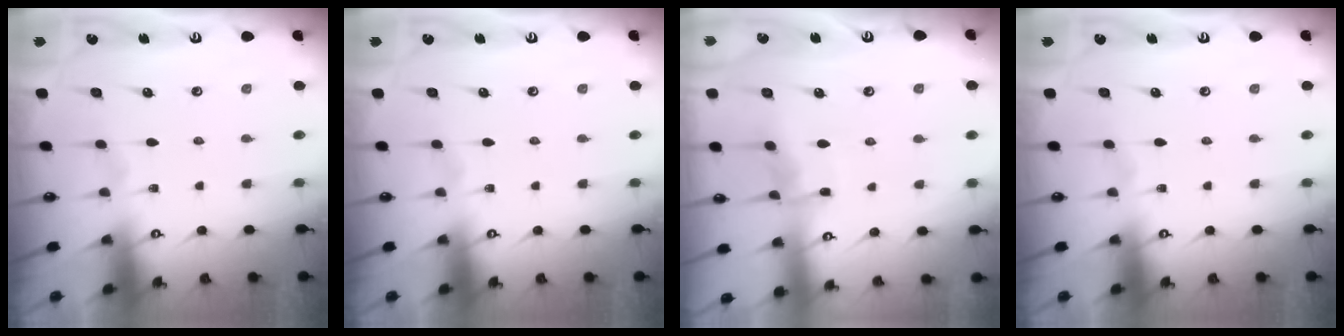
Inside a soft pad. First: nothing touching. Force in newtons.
{"total": 0.0}
{"total": 6.3, "press": 6.3, "slide": 0.7}
{"total": 0.0}